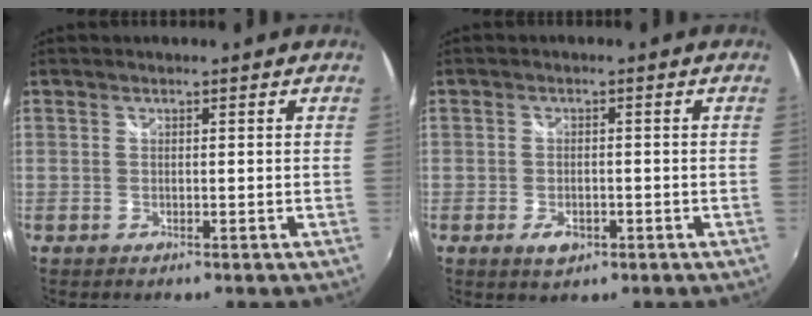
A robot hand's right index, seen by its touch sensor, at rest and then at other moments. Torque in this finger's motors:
{"motor_torque": [0.14, 0.07, 0.11, 0.03]}